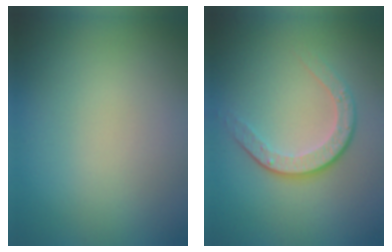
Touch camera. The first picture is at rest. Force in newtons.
{"total": 3.7, "press": 2.6, "slide": 2.6}